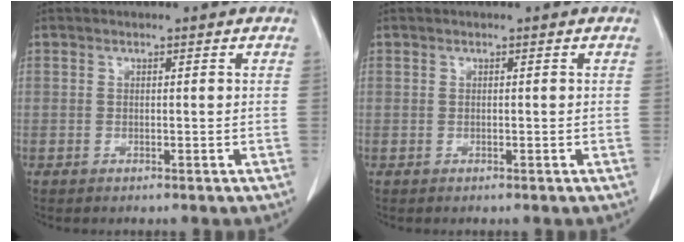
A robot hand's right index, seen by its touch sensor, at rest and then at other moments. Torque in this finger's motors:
{"motor_torque": [0.01, 0.01, 0.00, 0.00]}